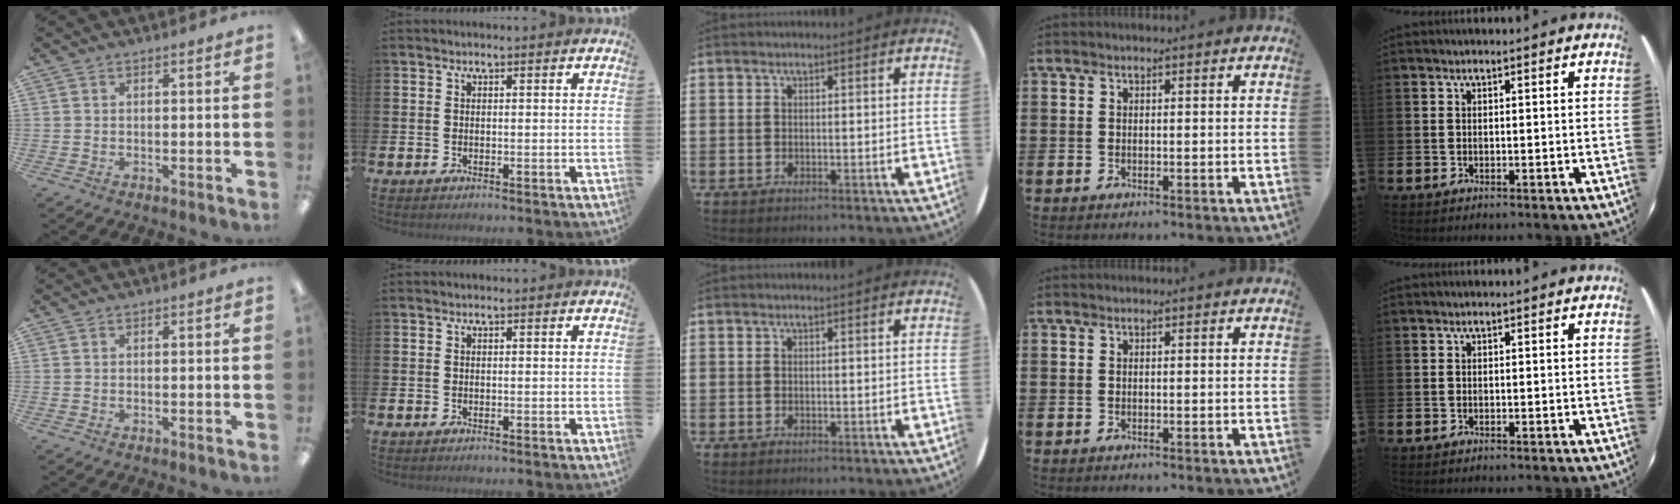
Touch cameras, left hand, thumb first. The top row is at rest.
{}